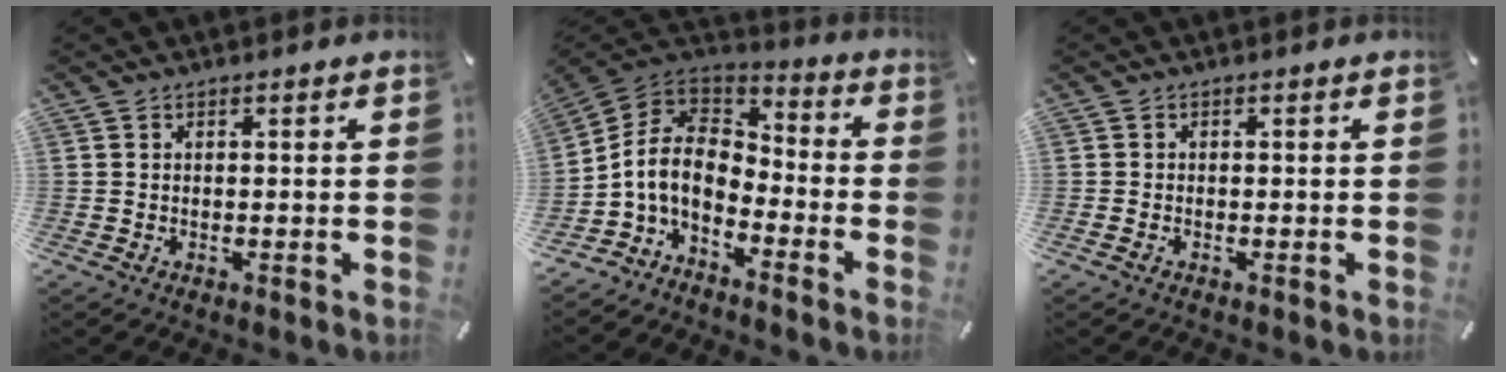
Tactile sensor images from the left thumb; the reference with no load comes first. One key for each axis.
{"total": 9.4, "fx": -4.9, "fy": 6.2, "fz": 5.1, "tx": -0.126, "ty": 0.015, "tz": -0.098}
{"total": 0.6, "fx": -0.4, "fy": 0.3, "fz": 0.3, "tx": -0.005, "ty": 0.000, "tz": -0.008}